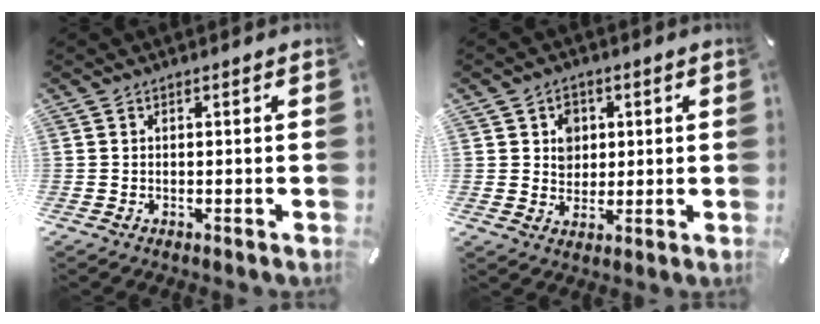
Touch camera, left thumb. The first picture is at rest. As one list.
[{"total": 5.3, "force": [1.2, 4.9, 1.6], "torque": [-0.021, 0.001, 0.016]}]